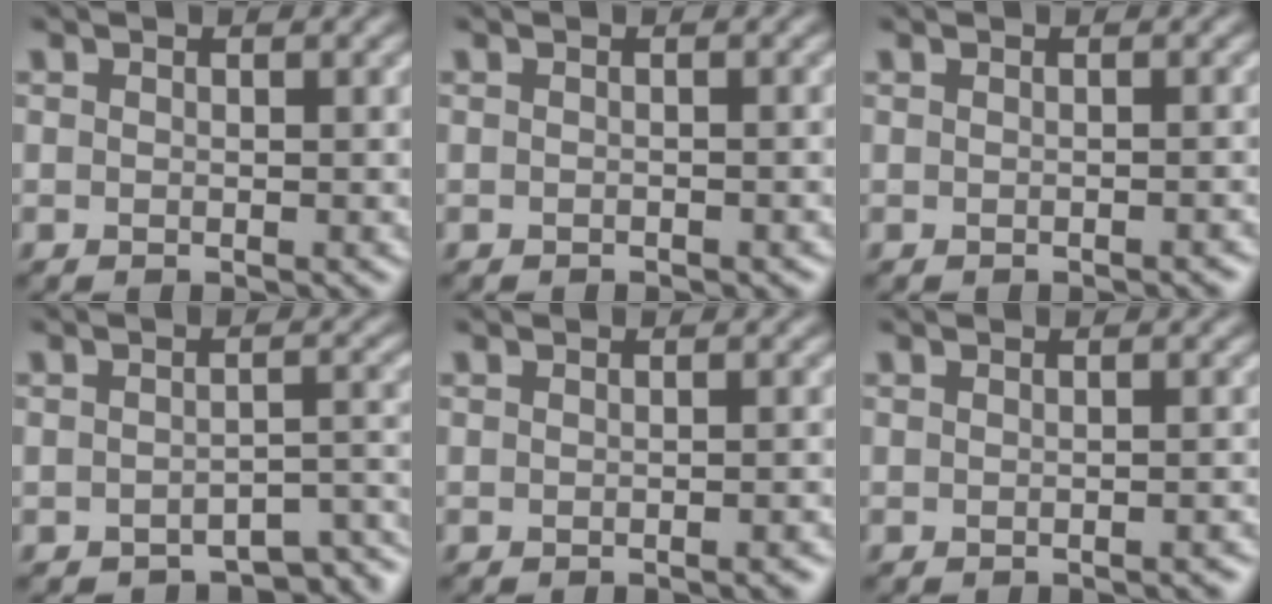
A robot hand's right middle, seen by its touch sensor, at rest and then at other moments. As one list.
[{"total": 0.5, "force": [-0.4, 0.2, 0.2], "torque": [-0.002, -0.002, -0.005]}, {"total": 0.6, "force": [-0.5, 0.2, 0.4], "torque": [-0.002, 0.001, -0.007]}, {"total": 4.5, "force": [-3.7, 1.8, 2.0], "torque": [-0.016, -0.012, -0.041]}, {"total": 0.9, "force": [-0.5, 0.3, 0.7], "torque": [-0.005, 0.002, -0.008]}, {"total": 0.8, "force": [-0.6, 0.2, 0.4], "torque": [-0.002, 0.002, -0.008]}]